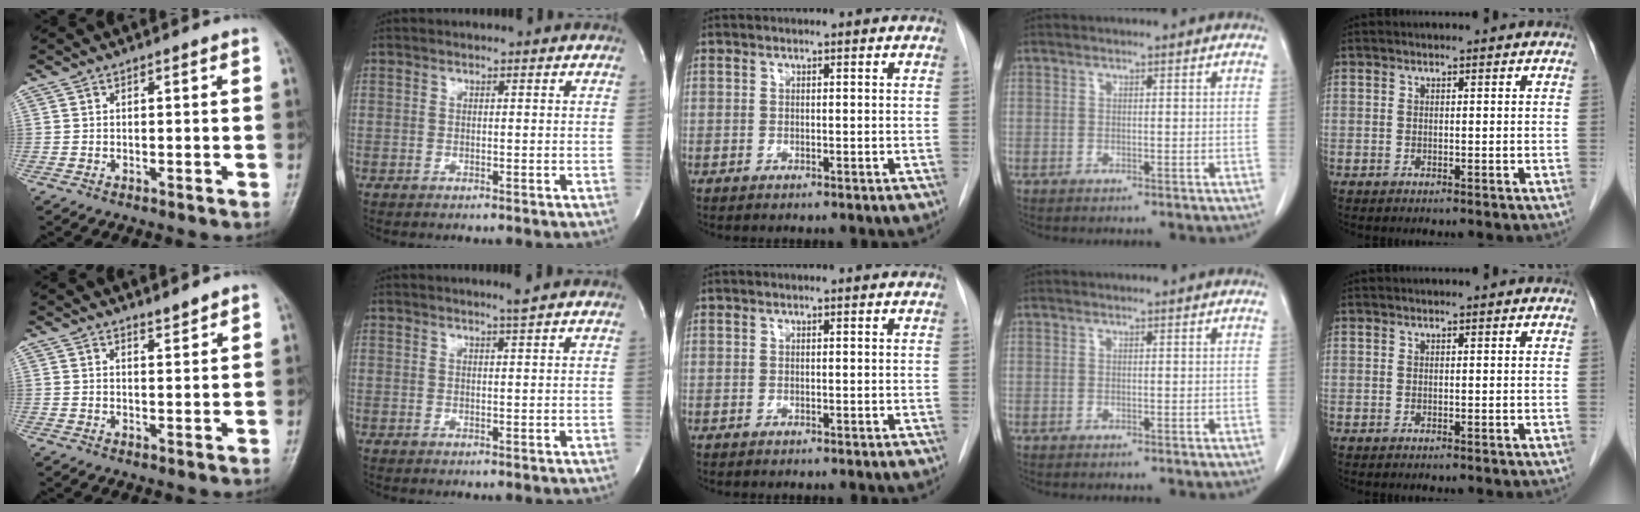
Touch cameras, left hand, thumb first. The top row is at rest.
{"thumb": {"total": 1.8, "force": [1.7, 0.1, 0.6], "torque": [-0.003, -0.018, 0.030]}, "index": {"total": 1.3, "force": [1.0, -0.6, 0.5], "torque": [-0.022, -0.011, 0.022]}}